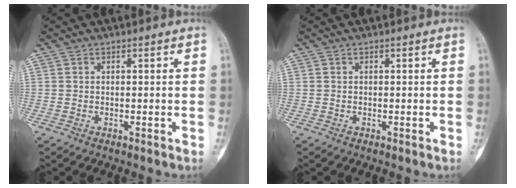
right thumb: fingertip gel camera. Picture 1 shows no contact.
{"total": 0.0}